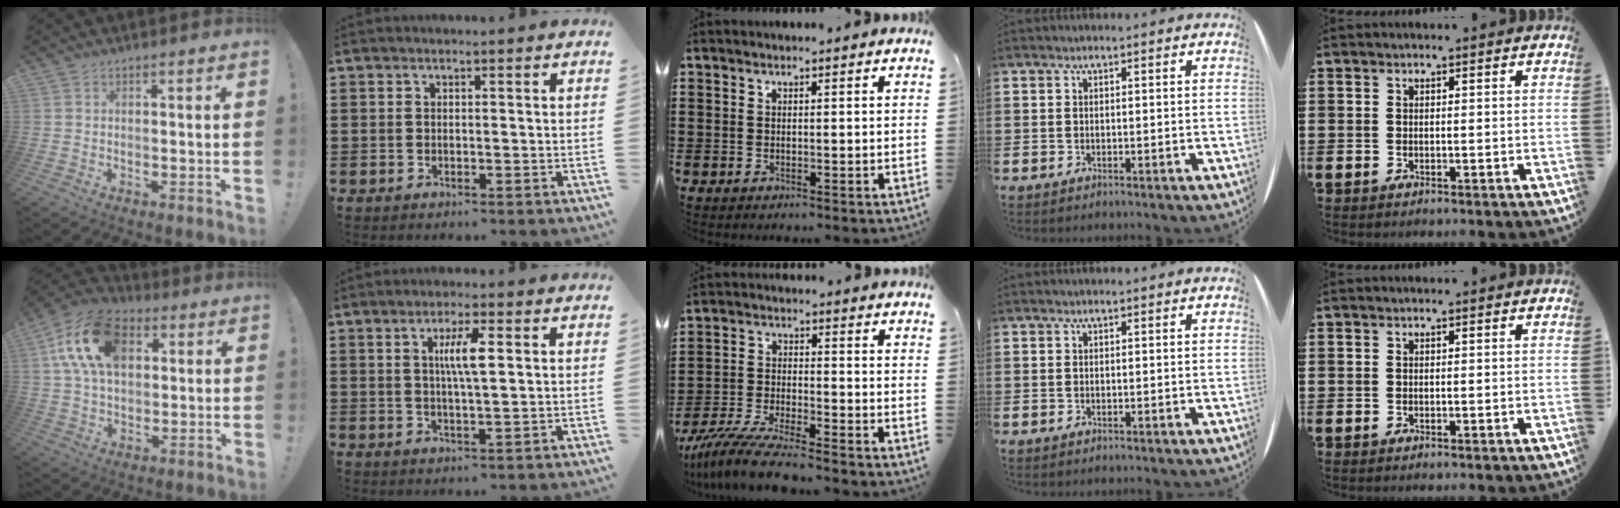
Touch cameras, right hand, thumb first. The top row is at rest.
{"thumb": {"total": 17.7, "force": [5.4, 11.7, 12.1], "torque": [-0.221, 0.000, 0.099]}, "index": {"total": 4.9, "force": [1.0, 0.8, 4.7], "torque": [-0.093, 0.005, 0.013]}, "middle": {"total": 7.7, "force": [-7.0, 0.2, 3.3], "torque": [-0.078, -0.008, -0.138]}}